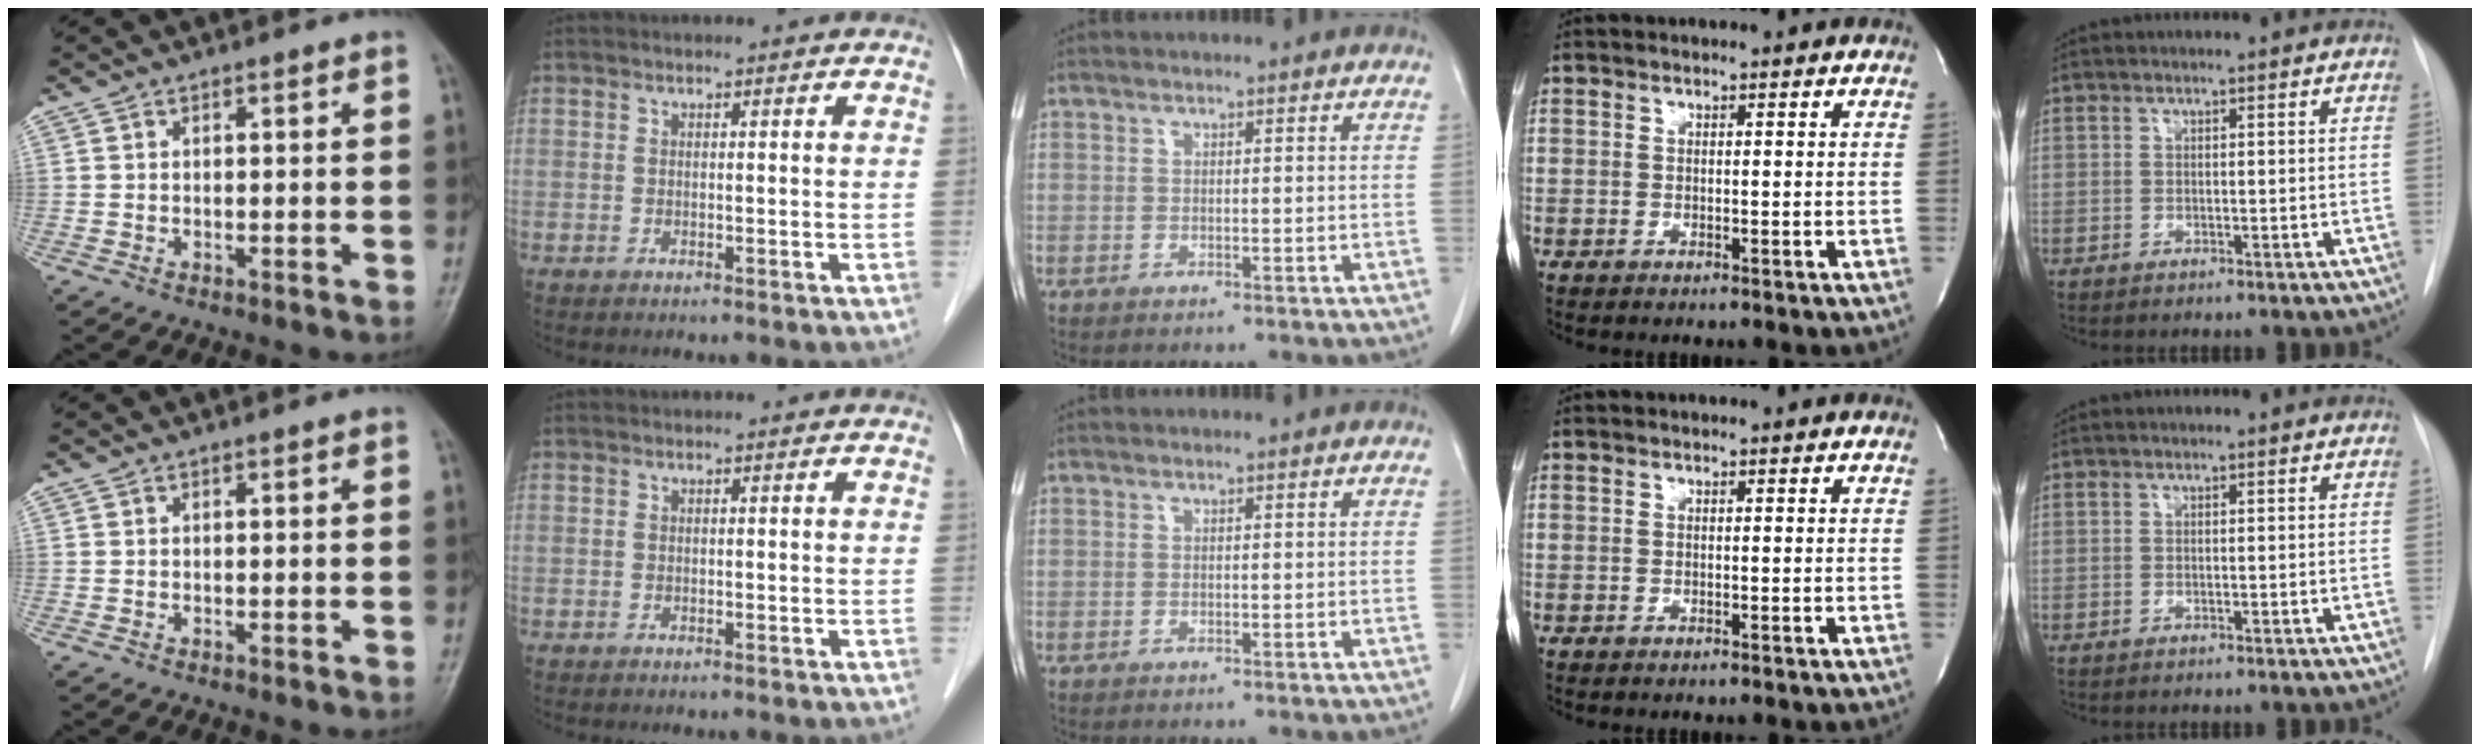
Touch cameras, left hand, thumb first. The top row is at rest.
{}